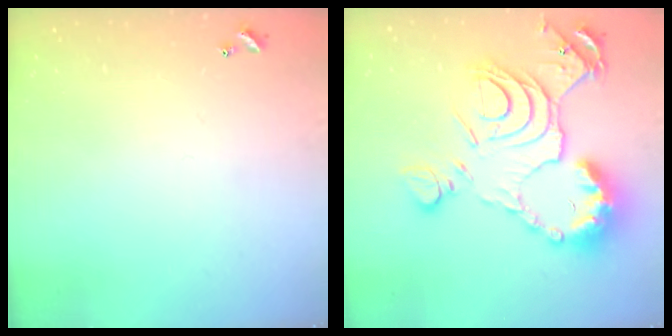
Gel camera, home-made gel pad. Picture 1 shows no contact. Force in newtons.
{"total": 20.6, "press": 20.5, "slide": 2.1}